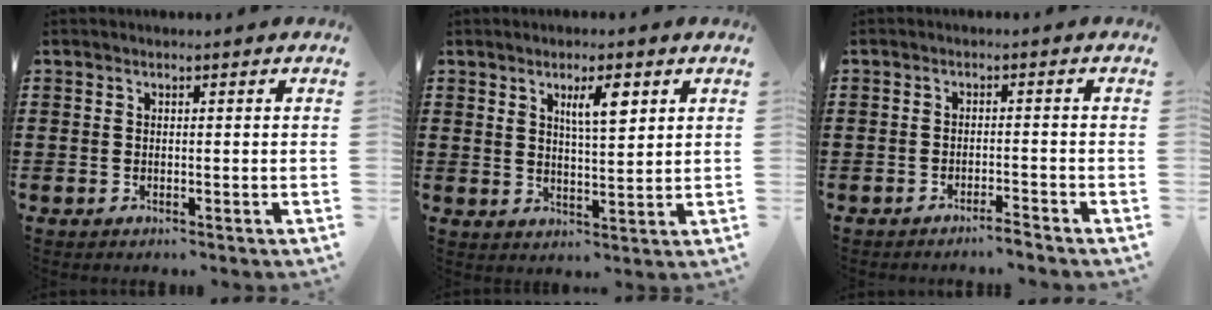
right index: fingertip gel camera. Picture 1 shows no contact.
{"total": 5.0, "force": [2.5, 1.4, 4.1], "torque": [-0.071, 0.001, 0.038]}
{"total": 2.0, "force": [-1.8, -0.2, 0.7], "torque": [-0.013, 0.000, -0.036]}